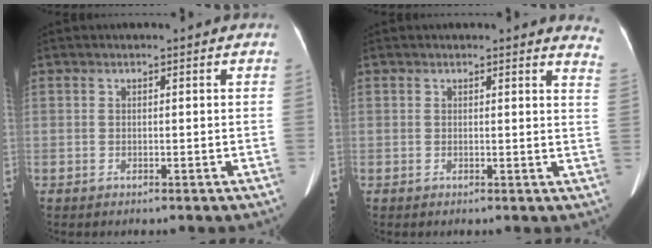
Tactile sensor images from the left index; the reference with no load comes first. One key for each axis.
{"total": 4.4, "fx": 4.3, "fy": 0.5, "fz": 0.7, "tx": -0.002, "ty": -0.026, "tz": 0.012}